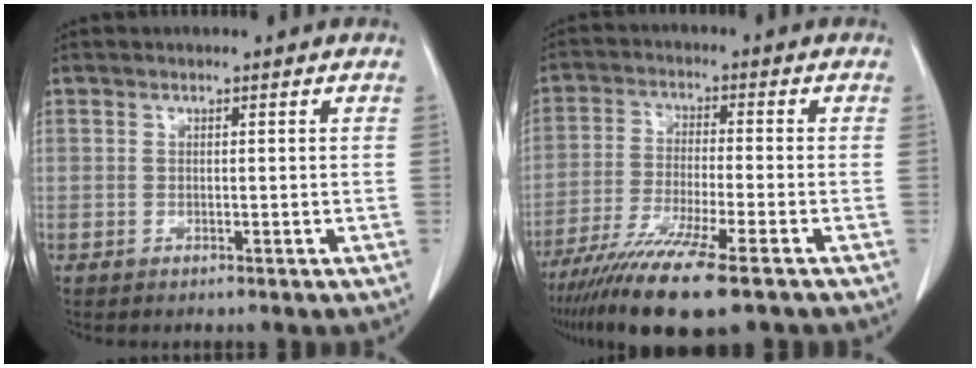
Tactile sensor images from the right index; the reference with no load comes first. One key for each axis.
{"total": 12.8, "fx": -8.9, "fy": 0.5, "fz": 9.2, "tx": -0.171, "ty": -0.035, "tz": -0.151}